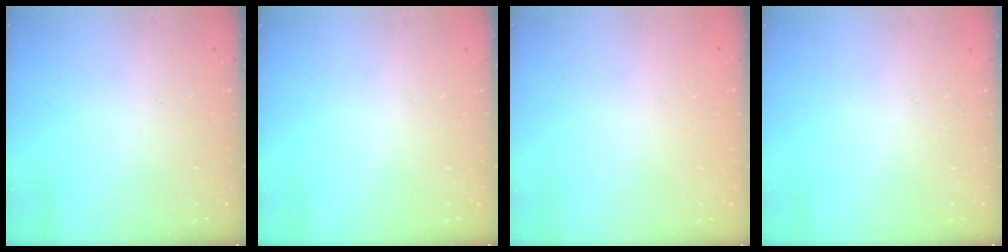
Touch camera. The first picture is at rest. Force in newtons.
{"total": 0.0}
{"total": 0.0}
{"total": 0.0}